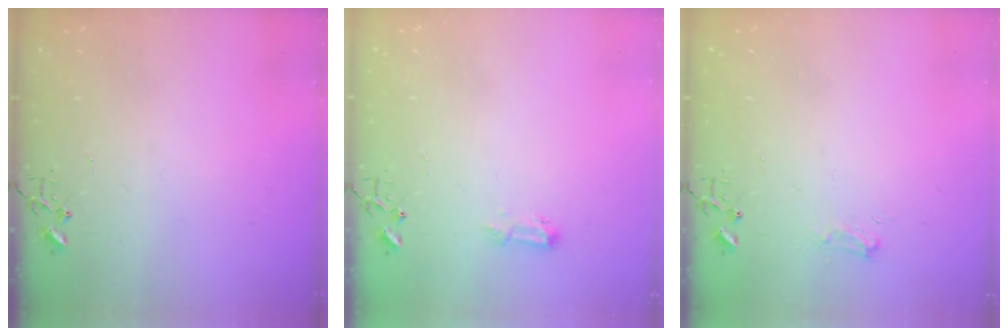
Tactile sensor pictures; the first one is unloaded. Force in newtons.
{"total": 7.7, "press": 7.6, "slide": 0.9}
{"total": 6.6, "press": 6.6, "slide": 0.5}